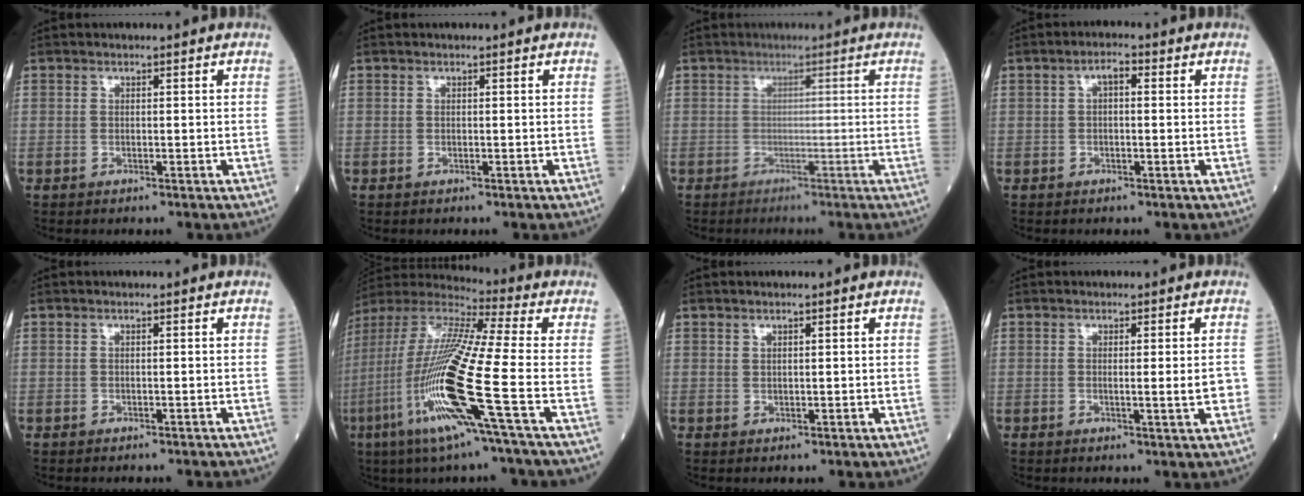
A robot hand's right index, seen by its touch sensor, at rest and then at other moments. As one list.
[{"total": 0.0}, {"total": 1.0, "force": [-0.9, -0.1, 0.3], "torque": [0.000, 0.002, -0.014]}, {"total": 2.4, "force": [0.5, 0.9, 2.1], "torque": [-0.036, 0.011, 0.005]}, {"total": 1.1, "force": [-1.1, -0.1, 0.2], "torque": [0.000, 0.000, -0.015]}, {"total": 20.0, "force": [-6.5, -0.4, 18.9], "torque": [-0.414, -0.032, -0.142]}, {"total": 0.5, "force": [0.5, 0.1, 0.2], "torque": [-0.003, -0.003, 0.009]}, {"total": 2.9, "force": [-0.2, 0.2, 2.9], "torque": [-0.036, -0.002, -0.003]}]